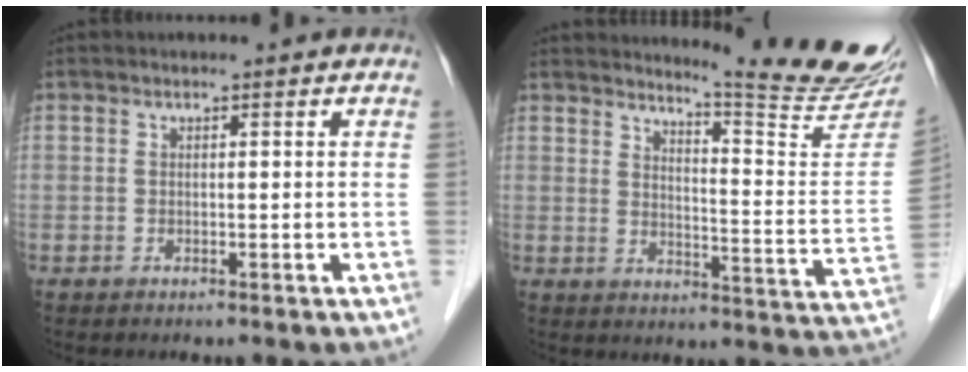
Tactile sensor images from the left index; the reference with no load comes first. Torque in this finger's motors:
{"motor_torque": [0.19, -0.33, 0.22, 0.05]}